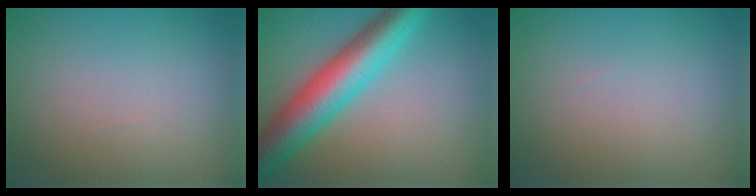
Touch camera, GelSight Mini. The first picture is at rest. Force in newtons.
{"total": 8.1, "press": 8.1, "slide": 0.3}
{"total": 0.0}